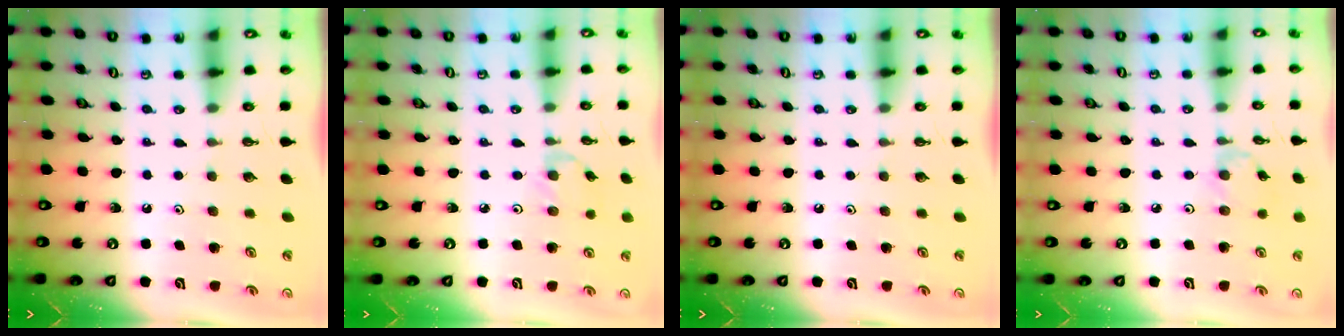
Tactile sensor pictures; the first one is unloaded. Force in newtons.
{"total": 0.7, "press": 0.7, "slide": 0.2}
{"total": 0.0}
{"total": 2.1, "press": 2.1, "slide": 0.4}